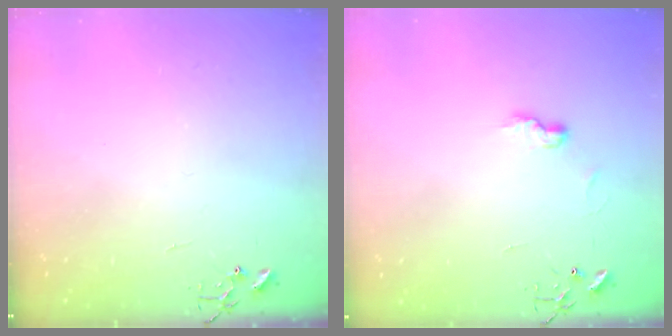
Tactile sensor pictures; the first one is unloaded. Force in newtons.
{"total": 6.0, "press": 6.0, "slide": 0.7}